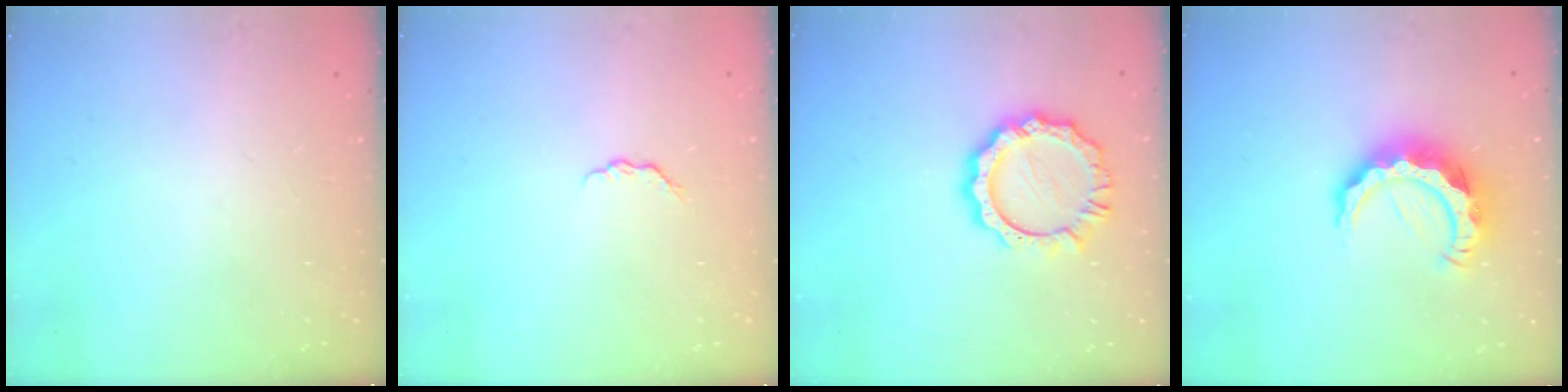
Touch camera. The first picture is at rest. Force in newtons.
{"total": 3.5, "press": 3.5, "slide": 0.3}
{"total": 10.5, "press": 10.4, "slide": 1.2}
{"total": 11.8, "press": 11.7, "slide": 1.2}